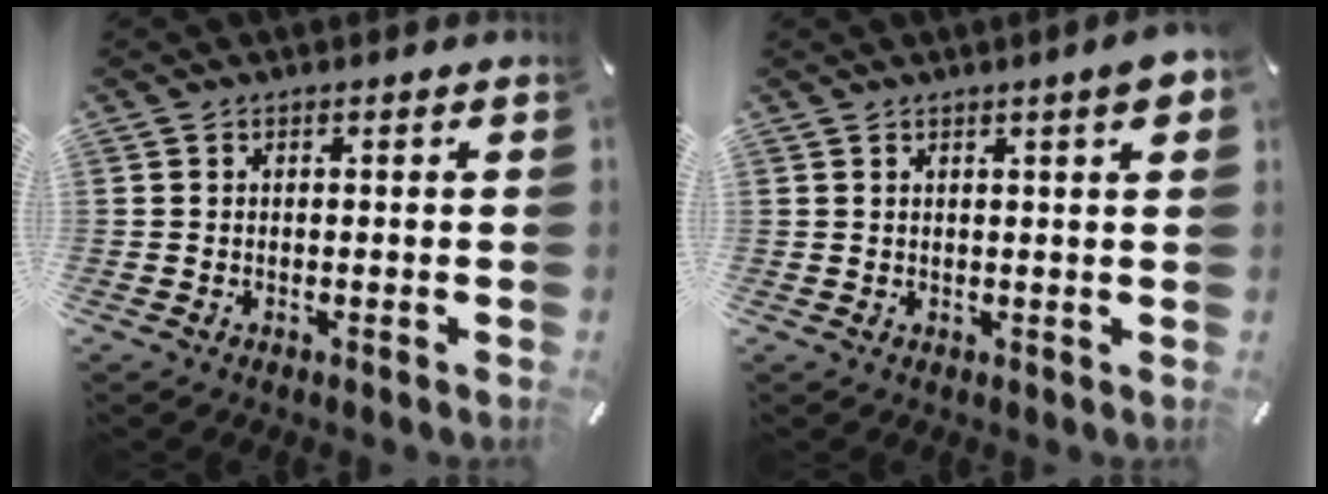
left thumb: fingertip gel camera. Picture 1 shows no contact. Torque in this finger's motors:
{"motor_torque": [0.69, 0.68, 0.87, 0.05, 0.54]}